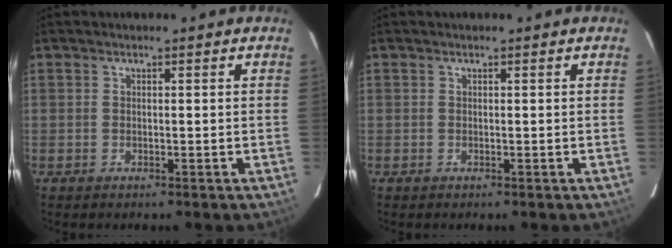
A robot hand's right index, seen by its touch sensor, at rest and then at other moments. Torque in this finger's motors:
{"motor_torque": [0.00, 0.00, 0.00, 0.00]}